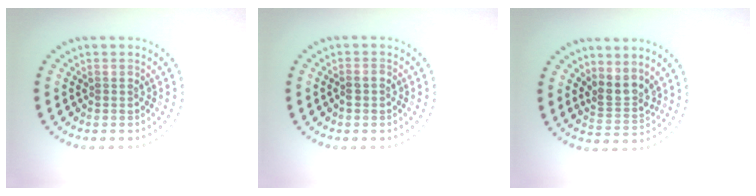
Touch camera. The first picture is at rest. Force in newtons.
{"total": 0.6, "press": 0.6, "slide": 0.2}
{"total": 2.6, "press": 2.0, "slide": 1.6}